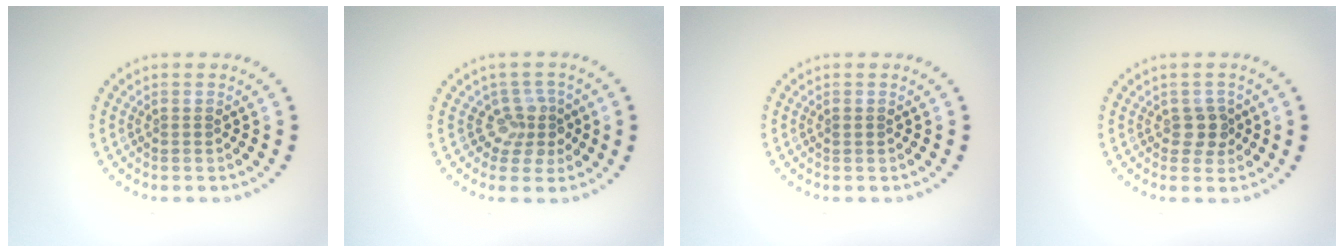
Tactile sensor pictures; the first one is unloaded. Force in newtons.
{"total": 2.8, "press": 2.0, "slide": 1.9}
{"total": 0.5, "press": 0.5, "slide": 0.1}
{"total": 1.6, "press": 1.5, "slide": 0.8}